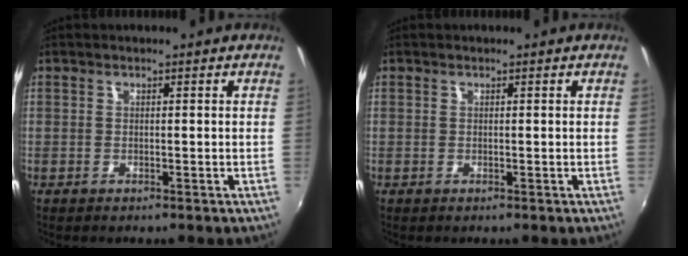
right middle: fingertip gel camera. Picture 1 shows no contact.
{"total": 0.0}